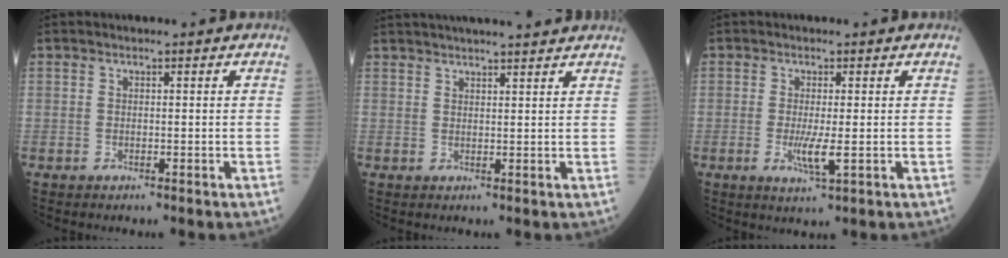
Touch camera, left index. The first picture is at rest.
{"total": 11.8, "force": [10.7, 0.8, 4.9], "torque": [-0.078, 0.032, 0.144]}
{"total": 3.7, "force": [-0.7, 0.4, 3.6], "torque": [-0.075, -0.008, -0.010]}